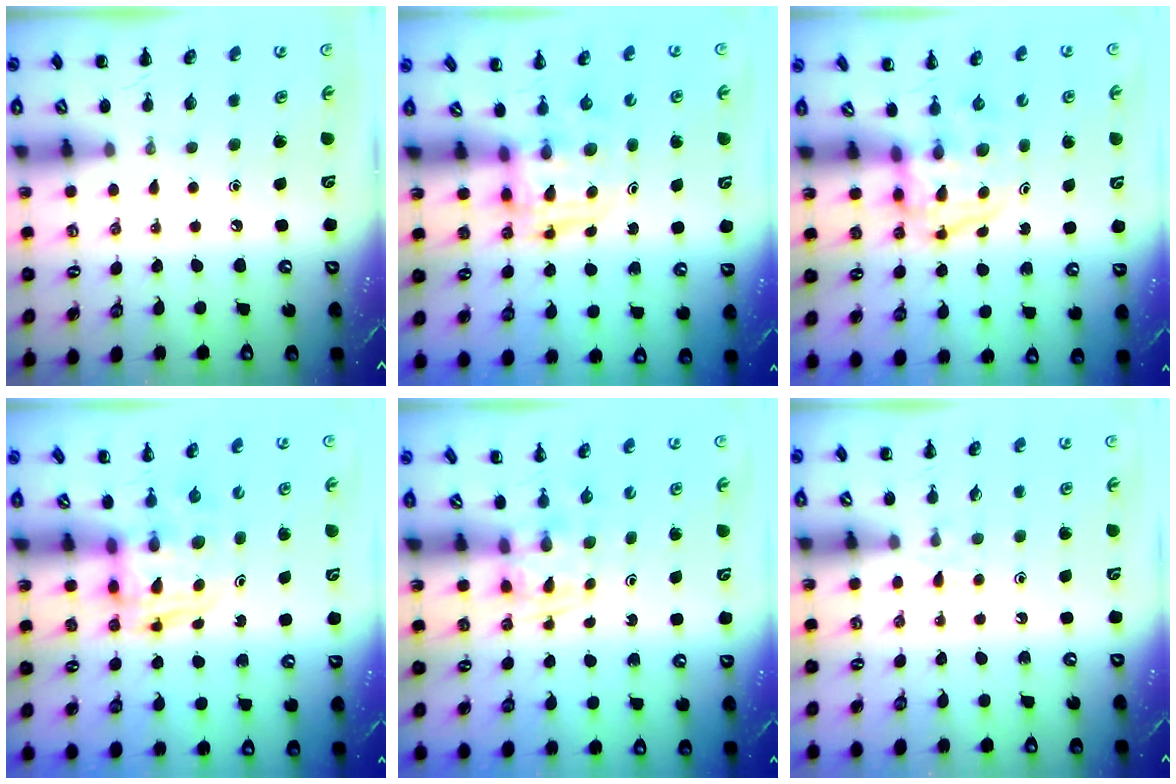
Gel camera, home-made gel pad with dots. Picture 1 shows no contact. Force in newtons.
{"total": 3.2, "press": 3.1, "slide": 0.5}
{"total": 3.8, "press": 3.7, "slide": 0.5}
{"total": 2.7, "press": 2.7, "slide": 0.2}
{"total": 1.2, "press": 1.0, "slide": 0.7}
{"total": 2.9, "press": 2.6, "slide": 1.3}